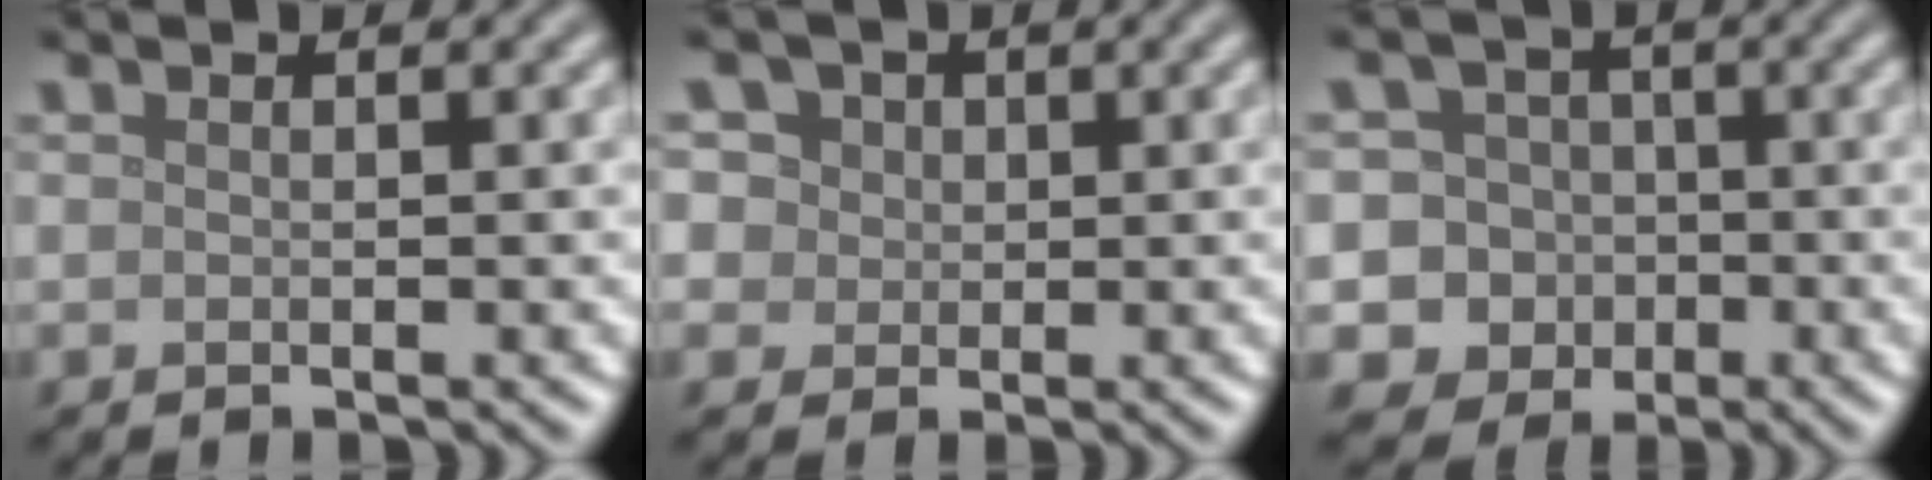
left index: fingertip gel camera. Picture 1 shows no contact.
{"total": 7.5, "force": [3.8, 5.6, 3.3], "torque": [-0.056, 0.026, 0.033]}
{"total": 9.1, "force": [-2.1, 8.6, 2.1], "torque": [-0.033, 0.012, -0.071]}